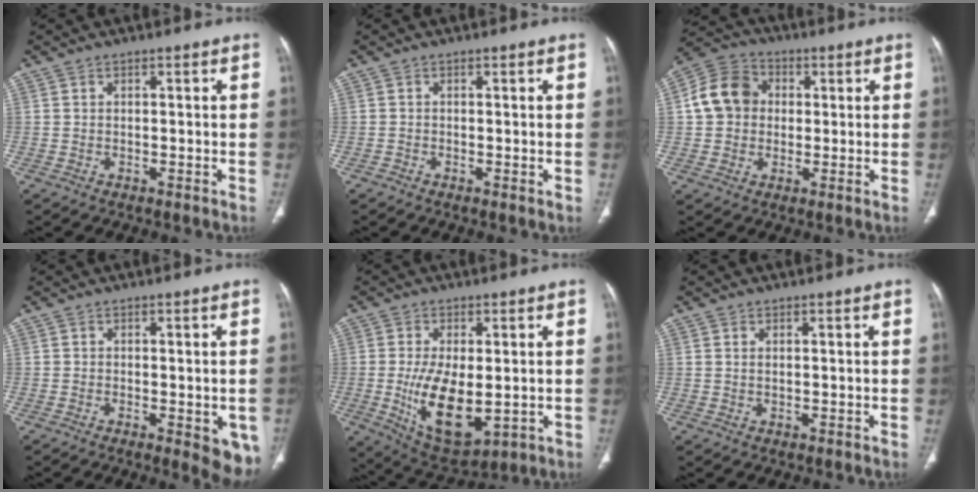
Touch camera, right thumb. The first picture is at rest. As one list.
[{"total": 0.6, "force": [-0.3, 0.3, 0.4], "torque": [-0.005, -0.001, -0.008]}, {"total": 10.3, "force": [1.1, 8.9, 5.1], "torque": [-0.081, 0.021, 0.008]}, {"total": 6.9, "force": [-2.4, 2.5, 5.9], "torque": [-0.054, -0.010, -0.029]}, {"total": 13.3, "force": [-1.6, 6.6, 11.4], "torque": [-0.190, -0.022, -0.006]}, {"total": 0.7, "force": [0.4, 0.3, 0.6], "torque": [-0.015, 0.003, 0.008]}]